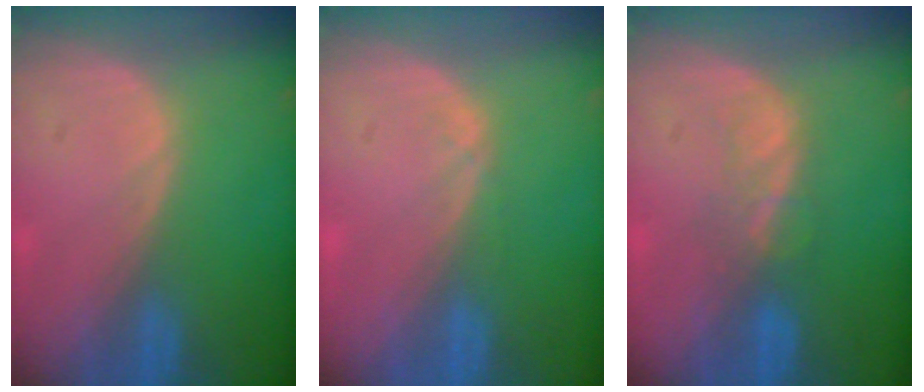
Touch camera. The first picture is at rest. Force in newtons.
{"total": 0.7, "press": 0.6, "slide": 0.2}
{"total": 3.3, "press": 3.3, "slide": 0.5}